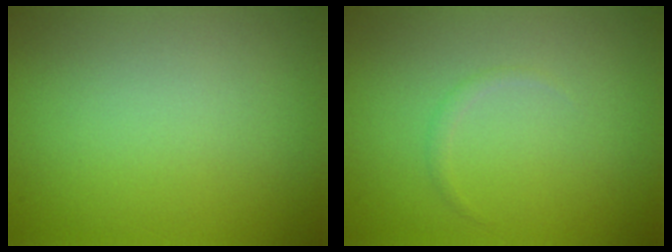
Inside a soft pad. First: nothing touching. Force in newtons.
{"total": 0.5, "press": 0.5, "slide": 0.0}